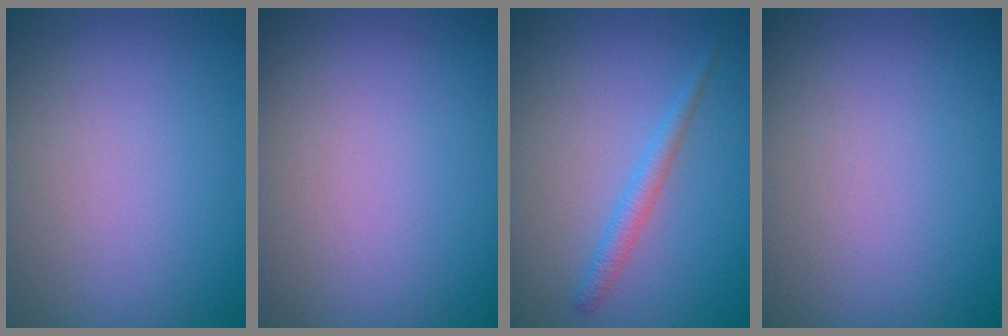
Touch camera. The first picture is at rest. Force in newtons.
{"total": 0.0}
{"total": 1.7, "press": 1.7, "slide": 0.2}
{"total": 0.0}